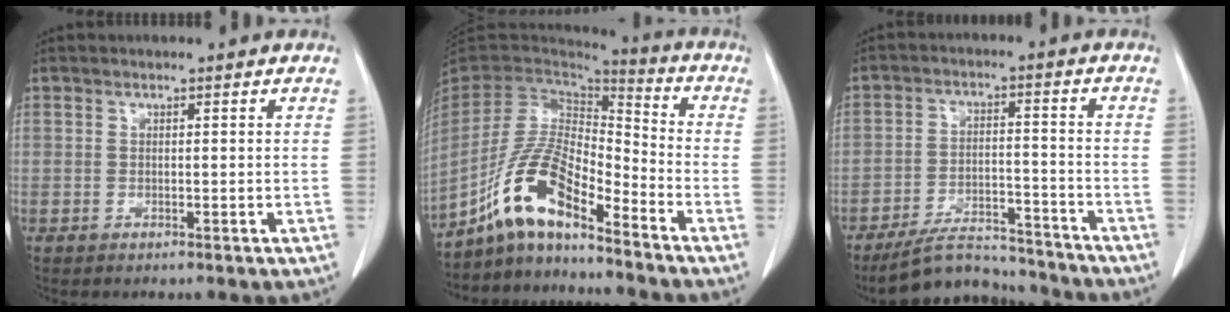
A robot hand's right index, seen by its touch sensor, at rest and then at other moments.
{"total": 12.5, "force": [-8.5, 2.9, 8.7], "torque": [-0.181, 0.015, -0.160]}
{"total": 9.7, "force": [-9.2, 2.4, 1.7], "torque": [-0.020, 0.017, -0.153]}